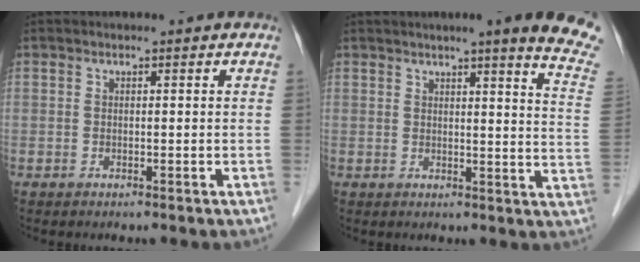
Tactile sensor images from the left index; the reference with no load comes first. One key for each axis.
{"total": 13.6, "fx": 10.8, "fy": -0.2, "fz": 8.2, "tx": -0.092, "ty": -0.043, "tz": 0.103}